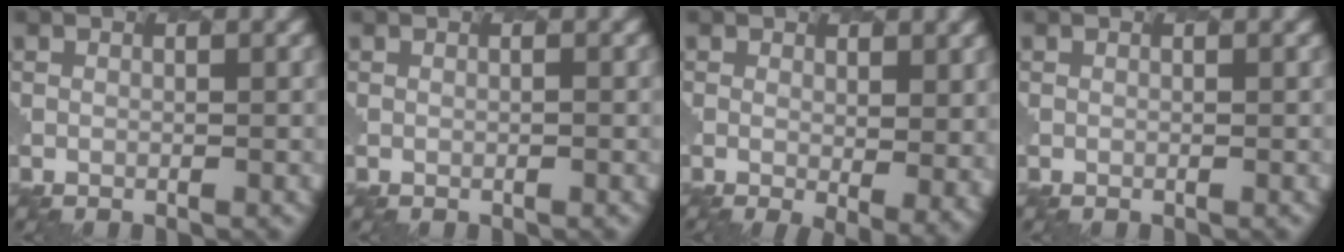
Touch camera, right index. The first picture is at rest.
{"total": 0.0}
{"total": 3.6, "force": [-0.5, 0.9, 3.5], "torque": [-0.057, -0.016, -0.001]}
{"total": 0.0}